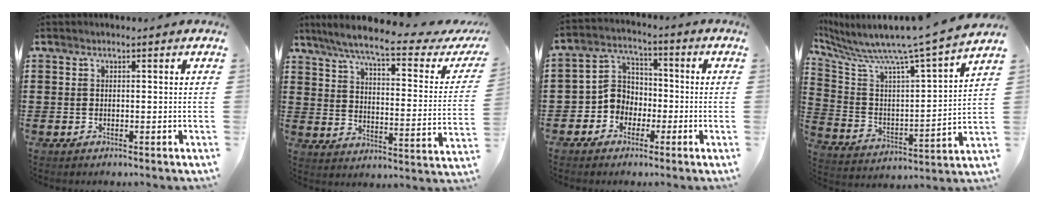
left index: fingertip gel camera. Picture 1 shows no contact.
{"total": 8.2, "force": [6.3, -0.1, 5.3], "torque": [-0.119, -0.045, 0.100]}
{"total": 5.9, "force": [-1.9, 5.2, 2.0], "torque": [-0.066, 0.010, -0.043]}
{"total": 8.1, "force": [7.1, -0.5, 3.8], "torque": [-0.110, -0.072, 0.107]}